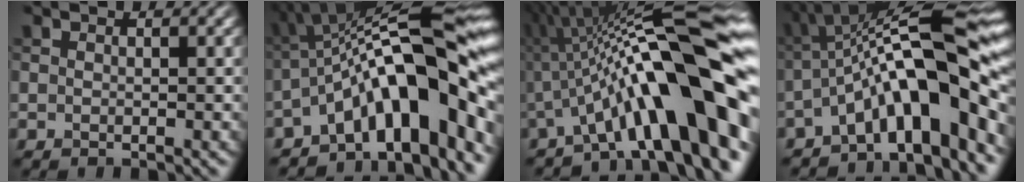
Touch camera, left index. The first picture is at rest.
{"total": 14.5, "force": [-3.5, 4.3, 13.3], "torque": [-0.175, 0.026, -0.060]}
{"total": 16.2, "force": [-2.8, 3.8, 15.5], "torque": [-0.202, 0.034, -0.048]}
{"total": 13.3, "force": [-2.9, 3.4, 12.6], "torque": [-0.182, 0.026, -0.052]}